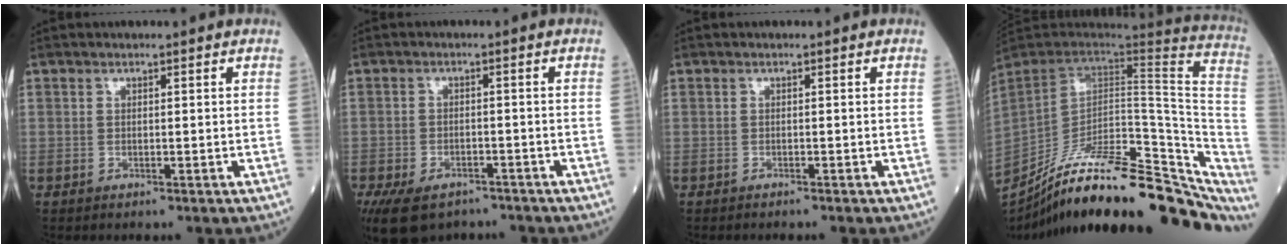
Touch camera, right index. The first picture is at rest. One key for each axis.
{"total": 11.3, "fx": -8.0, "fy": 6.2, "fz": 5.1, "tx": -0.120, "ty": -0.009, "tz": -0.117}
{"total": 0.9, "fx": -0.8, "fy": 0.1, "fz": 0.3, "tx": -0.007, "ty": -0.001, "tz": -0.011}
{"total": 32.2, "fx": -24.8, "fy": 9.3, "fz": 18.3, "tx": -0.222, "ty": -0.021, "tz": -0.349}